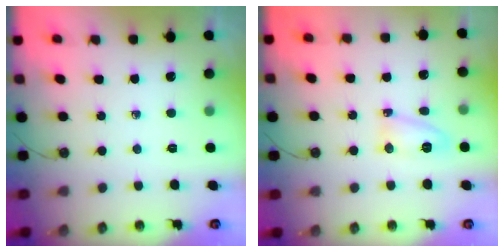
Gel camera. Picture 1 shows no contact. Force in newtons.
{"total": 6.3, "press": 6.3, "slide": 0.5}